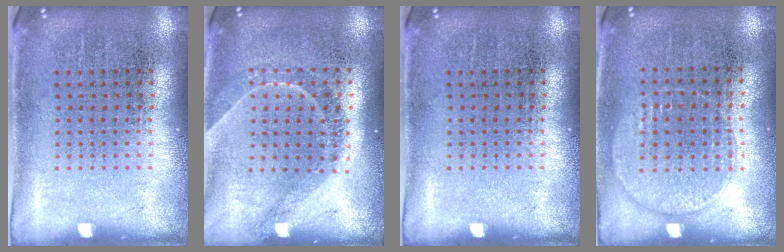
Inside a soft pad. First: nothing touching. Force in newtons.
{"total": 1.3, "press": 1.1, "slide": 0.7}
{"total": 0.0}
{"total": 1.0, "press": 0.9, "slide": 0.4}